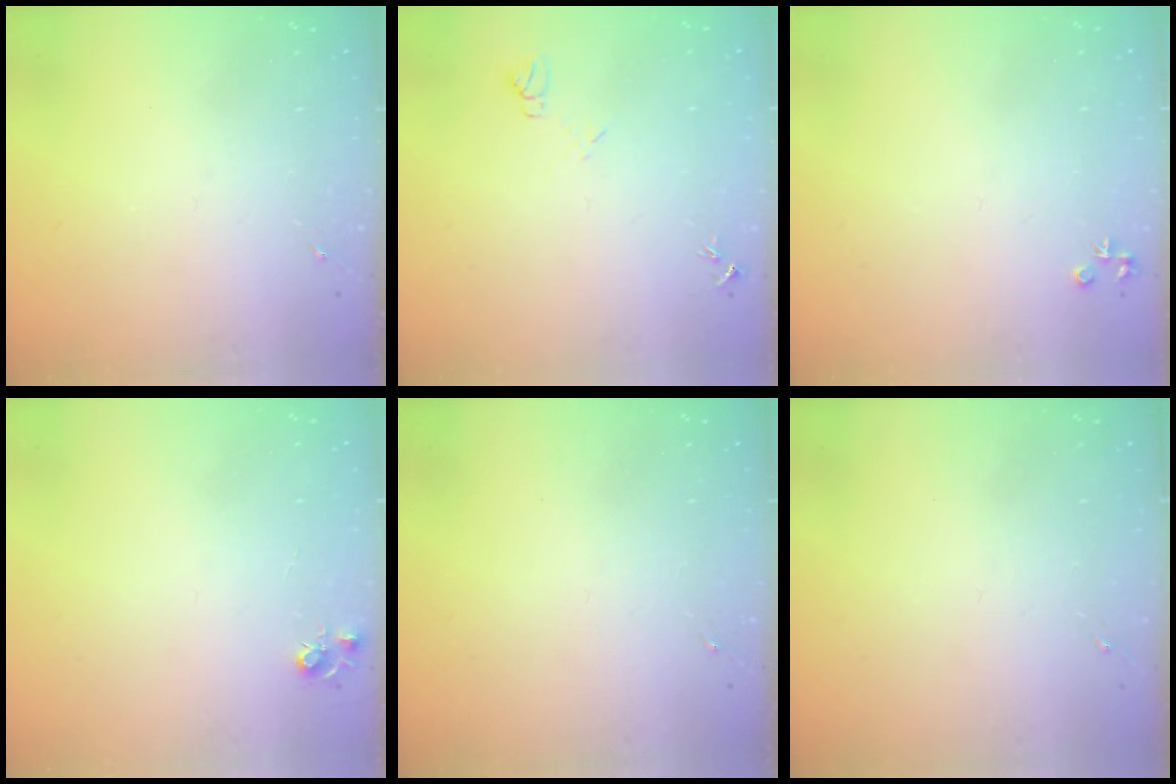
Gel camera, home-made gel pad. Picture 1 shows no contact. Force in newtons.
{"total": 6.3, "press": 6.3, "slide": 0.7}
{"total": 4.0, "press": 4.0, "slide": 0.6}
{"total": 5.1, "press": 5.0, "slide": 0.5}
{"total": 0.0}
{"total": 0.0}